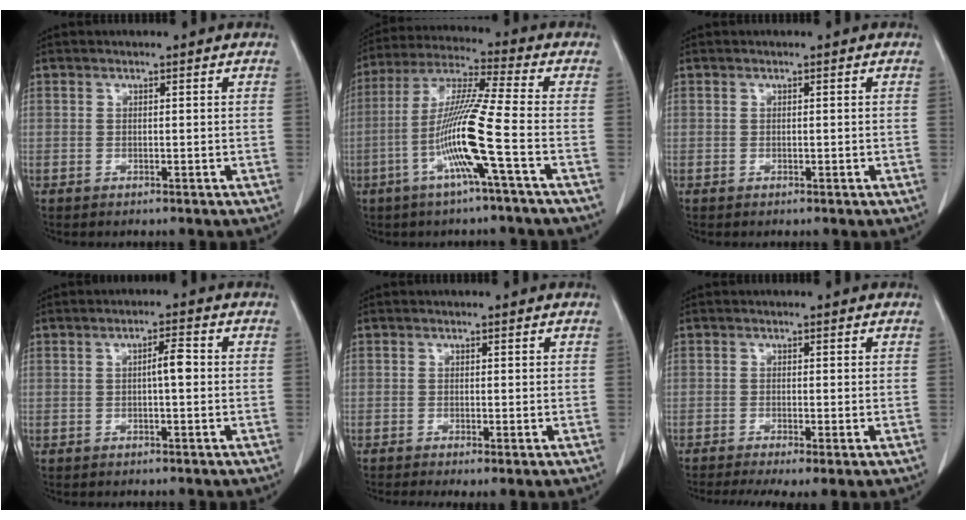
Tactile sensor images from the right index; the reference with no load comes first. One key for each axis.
{"total": 12.6, "fx": -4.0, "fy": -1.4, "fz": 11.8, "tx": -0.237, "ty": -0.003, "tz": -0.085}
{"total": 0.0}
{"total": 2.9, "fx": 0.0, "fy": 0.4, "fz": 2.8, "tx": -0.047, "ty": 0.004, "tz": -0.001}
{"total": 2.0, "fx": -0.8, "fy": 0.5, "fz": 1.7, "tx": -0.028, "ty": -0.006, "tz": -0.011}
{"total": 5.4, "fx": -3.3, "fy": 1.2, "fz": 4.1, "tx": -0.067, "ty": -0.015, "tz": -0.058}